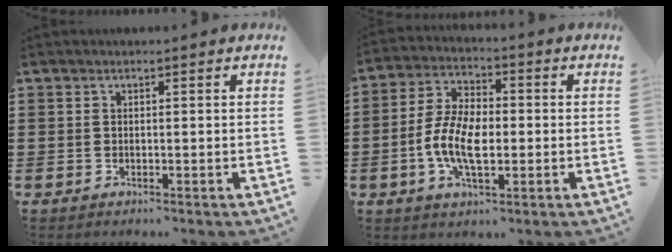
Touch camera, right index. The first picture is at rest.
{"total": 8.4, "force": [-1.9, 4.2, 7.0], "torque": [-0.162, -0.001, -0.042]}